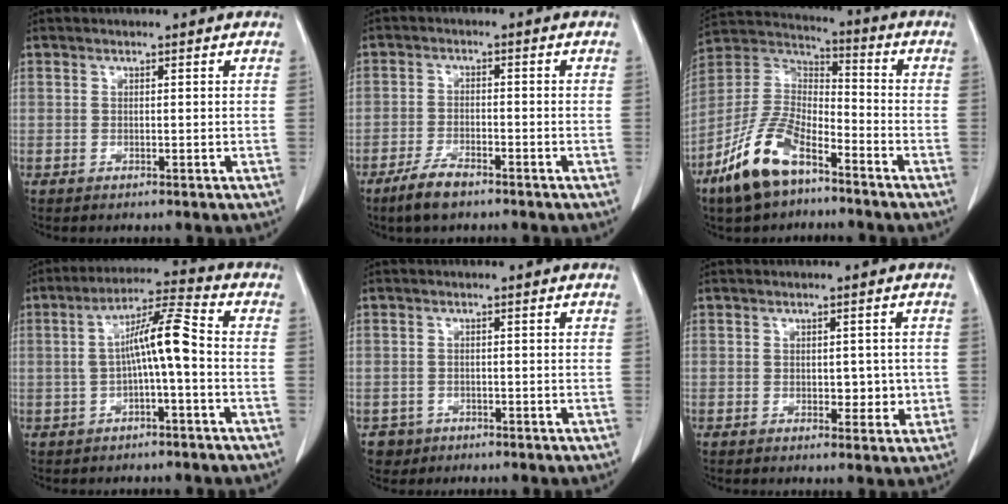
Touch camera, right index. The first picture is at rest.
{"total": 4.7, "force": [-3.6, 1.4, 2.7], "torque": [-0.060, -0.003, -0.065]}
{"total": 13.5, "force": [-8.6, 5.4, 9.0], "torque": [-0.198, 0.001, -0.167]}
{"total": 8.2, "force": [-0.7, 0.8, 8.1], "torque": [-0.145, 0.027, -0.015]}
{"total": 2.8, "force": [-1.3, 2.4, -0.3], "torque": [0.005, 0.010, -0.021]}
{"total": 3.4, "force": [-0.2, 2.2, 2.6], "torque": [-0.021, 0.002, 0.003]}